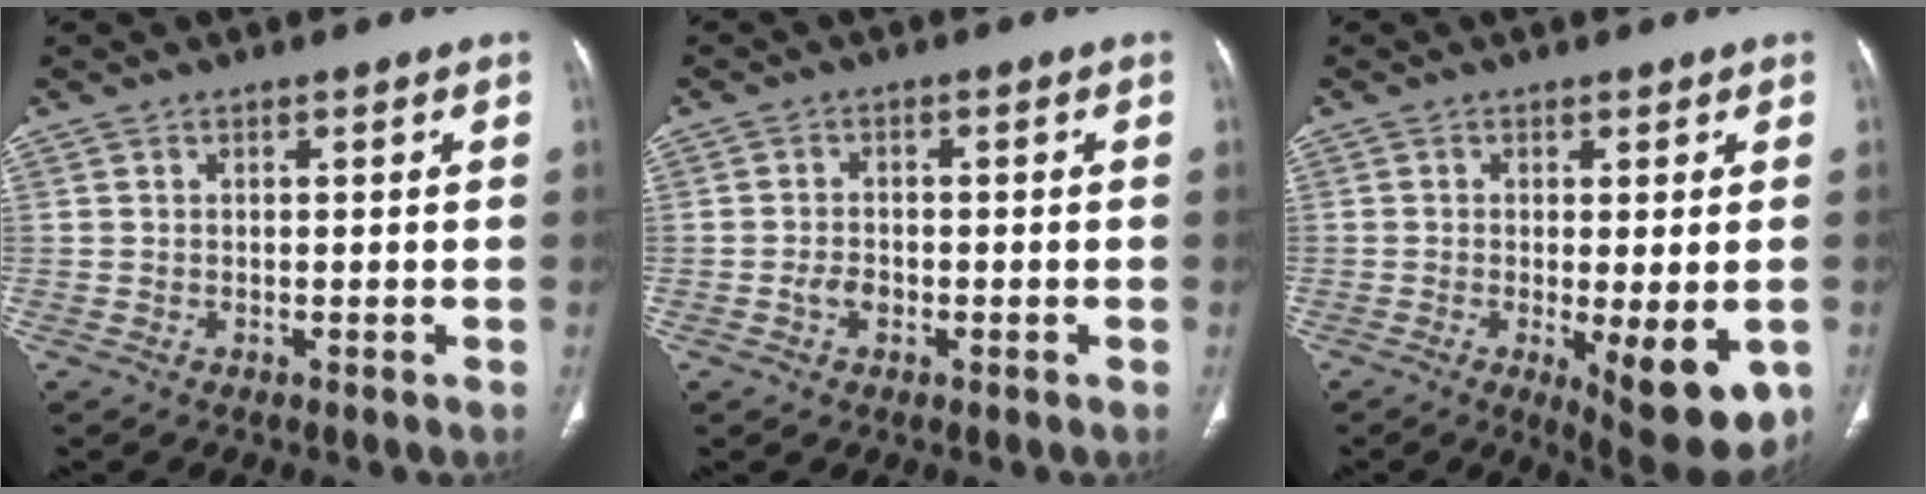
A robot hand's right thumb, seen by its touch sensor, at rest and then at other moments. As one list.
[{"total": 2.6, "force": [-0.9, 1.8, 1.6], "torque": [-0.020, 0.009, -0.018]}, {"total": 10.5, "force": [-3.1, 3.4, 9.4], "torque": [-0.123, -0.021, -0.037]}]